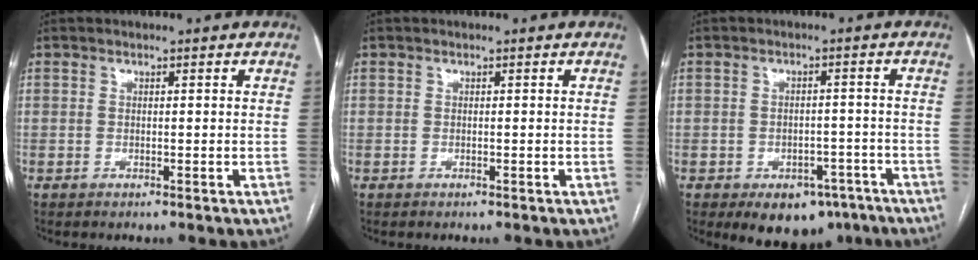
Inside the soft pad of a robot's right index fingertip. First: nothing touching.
{"total": 0.0}
{"total": 8.5, "force": [-5.6, 5.4, 3.6], "torque": [-0.028, 0.015, -0.068]}